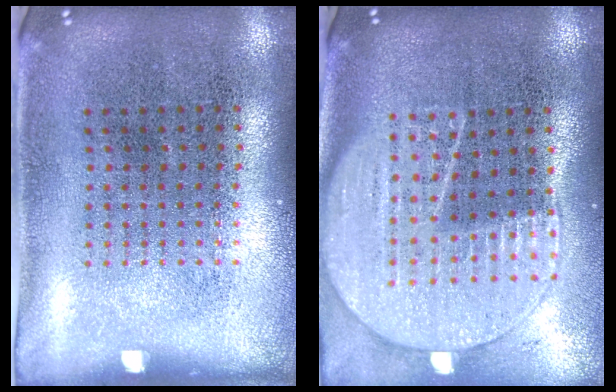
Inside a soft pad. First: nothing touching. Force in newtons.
{"total": 2.0, "press": 1.8, "slide": 0.9}